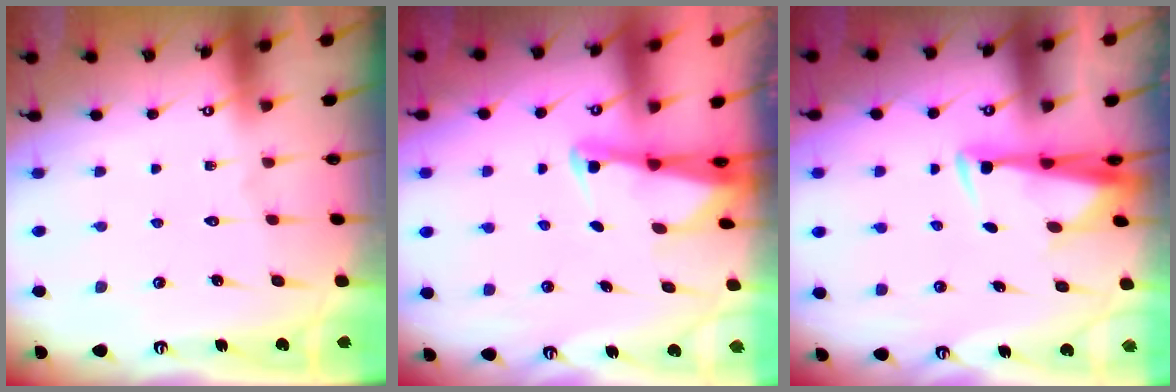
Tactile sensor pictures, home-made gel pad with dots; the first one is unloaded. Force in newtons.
{"total": 2.4, "press": 2.4, "slide": 0.3}
{"total": 3.3, "press": 3.3, "slide": 0.7}